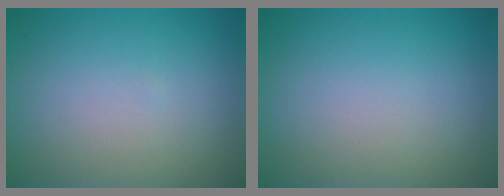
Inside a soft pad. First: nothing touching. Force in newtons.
{"total": 0.0}